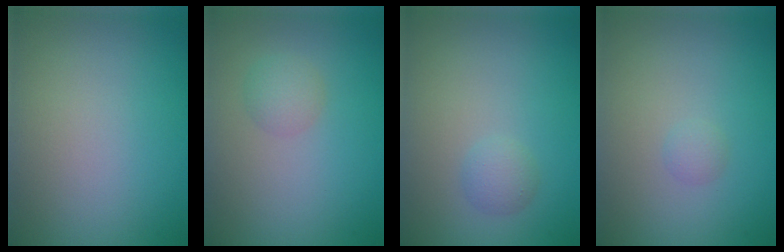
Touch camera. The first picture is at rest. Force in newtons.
{"total": 1.7, "press": 1.7, "slide": 0.0}
{"total": 1.3, "press": 1.3, "slide": 0.0}
{"total": 0.8, "press": 0.8, "slide": 0.1}